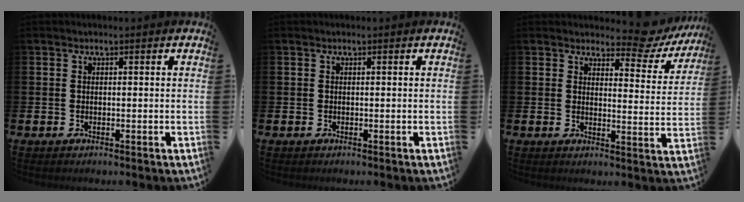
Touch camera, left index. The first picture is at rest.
{"total": 0.0}
{"total": 5.2, "force": [4.7, 1.6, 1.5], "torque": [-0.022, -0.032, 0.077]}